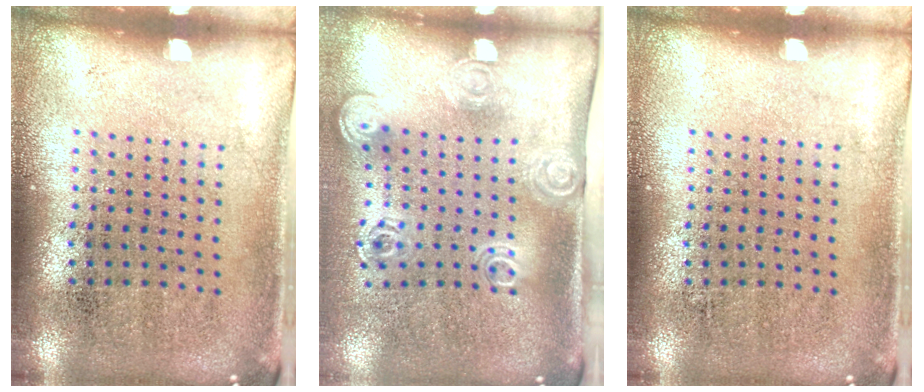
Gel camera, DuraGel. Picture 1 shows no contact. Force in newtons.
{"total": 2.0, "press": 1.4, "slide": 1.4}
{"total": 0.0}